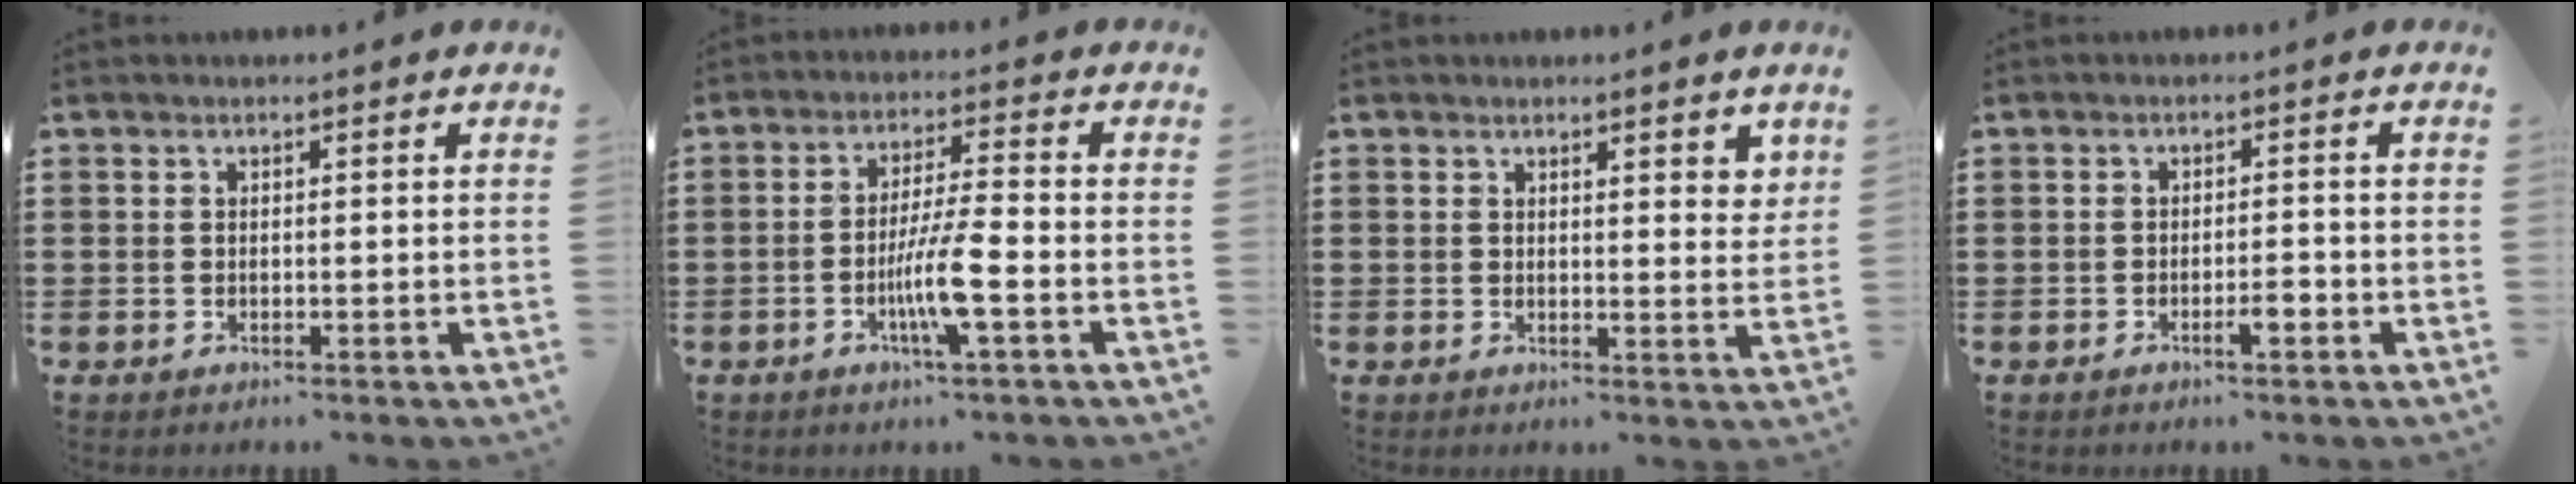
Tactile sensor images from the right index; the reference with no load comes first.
{"total": 7.6, "force": [-2.6, 0.4, 7.1], "torque": [-0.137, -0.013, -0.051]}
{"total": 2.2, "force": [1.8, 0.7, 1.0], "torque": [-0.016, 0.003, 0.031]}
{"total": 2.7, "force": [-1.4, 0.3, 2.3], "torque": [-0.039, -0.002, -0.023]}